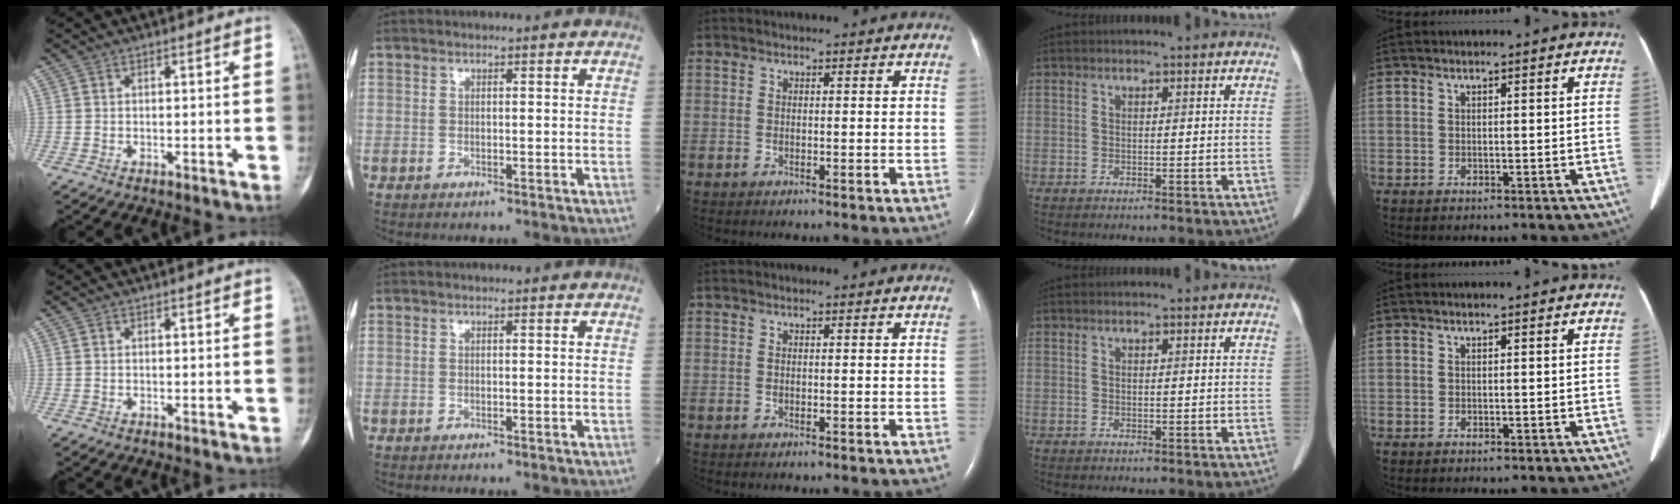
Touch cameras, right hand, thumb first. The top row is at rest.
{}